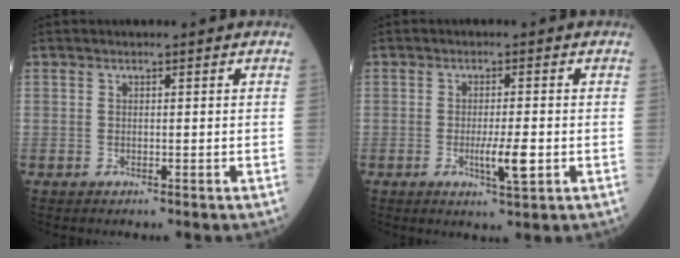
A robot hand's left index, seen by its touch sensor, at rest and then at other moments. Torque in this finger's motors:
{"motor_torque": [0.99, 0.52, 0.32, 0.05]}